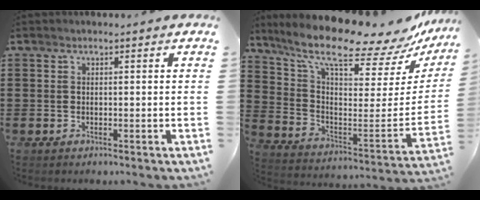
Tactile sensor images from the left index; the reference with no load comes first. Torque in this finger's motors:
{"motor_torque": [2.14, 0.00, 1.05, 0.21]}